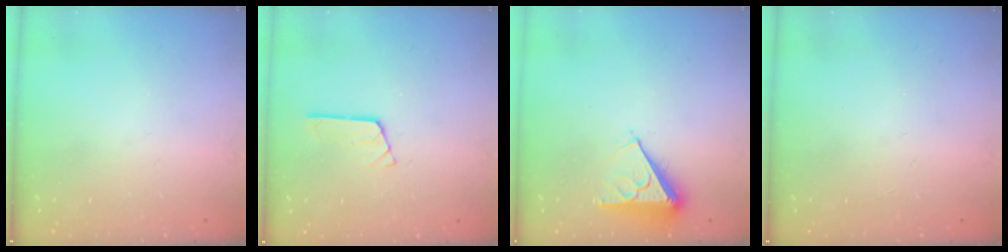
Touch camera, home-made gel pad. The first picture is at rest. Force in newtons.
{"total": 3.1, "press": 3.1, "slide": 0.2}
{"total": 6.0, "press": 6.0, "slide": 0.9}
{"total": 0.0}